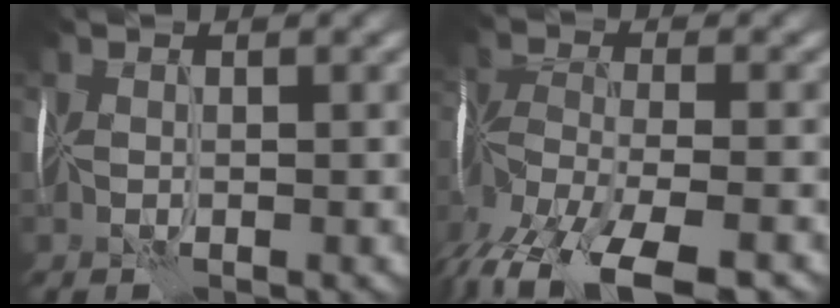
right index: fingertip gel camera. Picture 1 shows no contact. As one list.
[{"total": 11.3, "force": [-8.5, 4.2, 6.2], "torque": [-0.142, -0.022, -0.132]}]